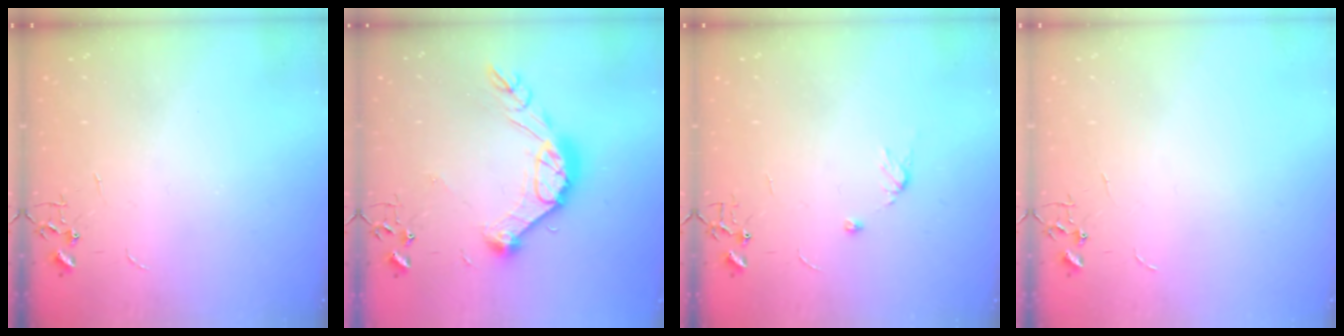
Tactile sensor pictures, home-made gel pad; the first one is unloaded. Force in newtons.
{"total": 16.0, "press": 15.9, "slide": 1.4}
{"total": 6.2, "press": 6.2, "slide": 0.7}
{"total": 0.0}